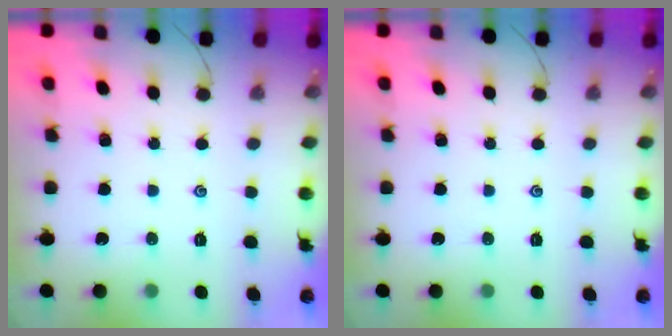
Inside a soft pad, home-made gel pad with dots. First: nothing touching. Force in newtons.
{"total": 0.0}